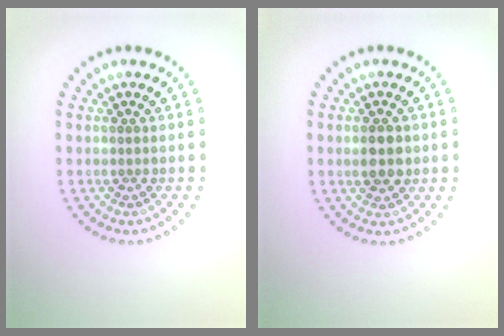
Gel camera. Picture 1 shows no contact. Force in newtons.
{"total": 2.2, "press": 2.2, "slide": 0.2}